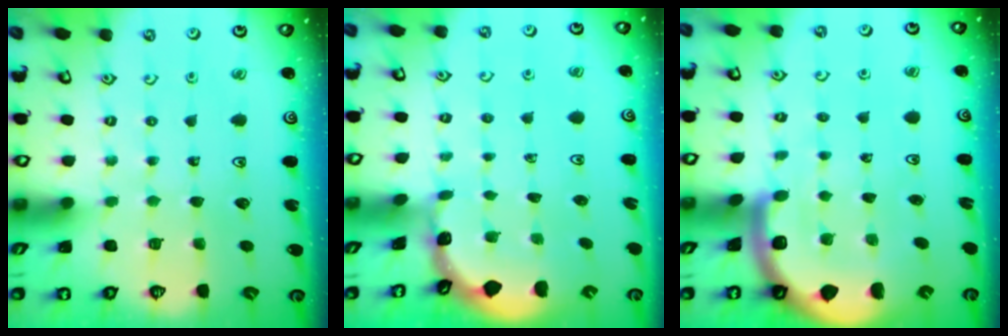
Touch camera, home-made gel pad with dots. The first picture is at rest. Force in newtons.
{"total": 0.7, "press": 0.7, "slide": 0.1}
{"total": 6.2, "press": 6.2, "slide": 0.9}